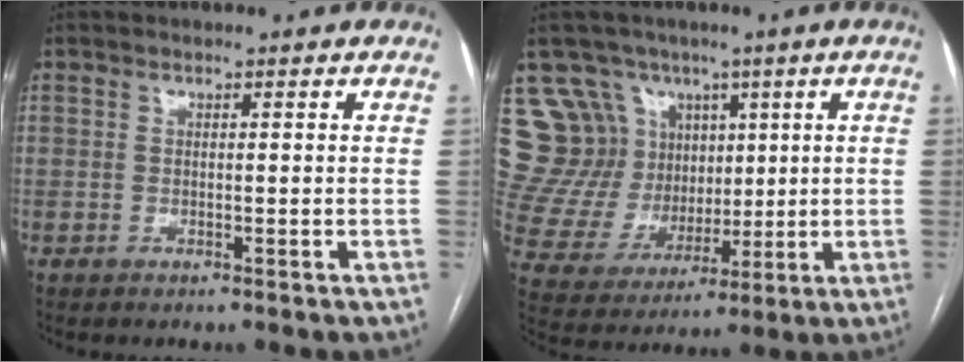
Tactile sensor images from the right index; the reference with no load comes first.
{"total": 14.2, "force": [6.6, 12.1, 3.6], "torque": [-0.090, 0.058, 0.146]}